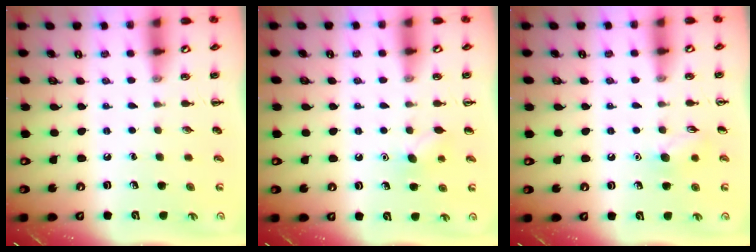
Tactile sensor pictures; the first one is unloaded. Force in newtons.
{"total": 5.6, "press": 5.4, "slide": 1.7}
{"total": 6.8, "press": 6.7, "slide": 1.3}